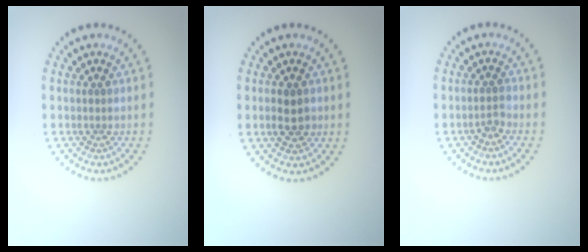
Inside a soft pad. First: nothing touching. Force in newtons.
{"total": 2.6, "press": 2.6, "slide": 0.0}
{"total": 1.1, "press": 0.8, "slide": 0.7}